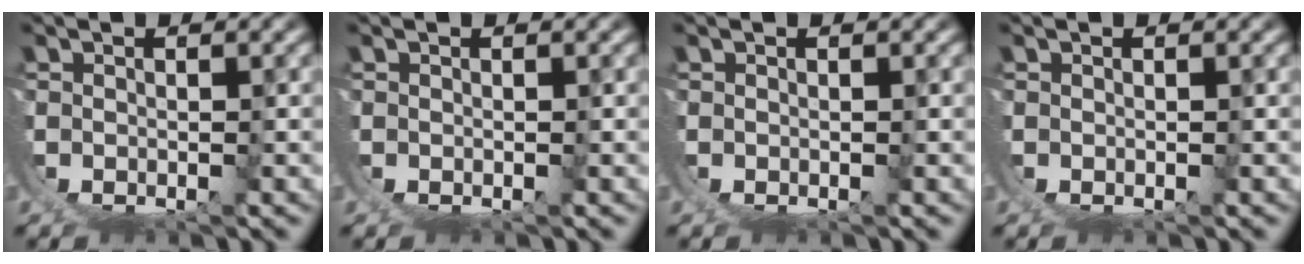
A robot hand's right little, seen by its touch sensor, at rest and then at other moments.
{"total": 0.0}
{"total": 0.0}
{"total": 0.0}